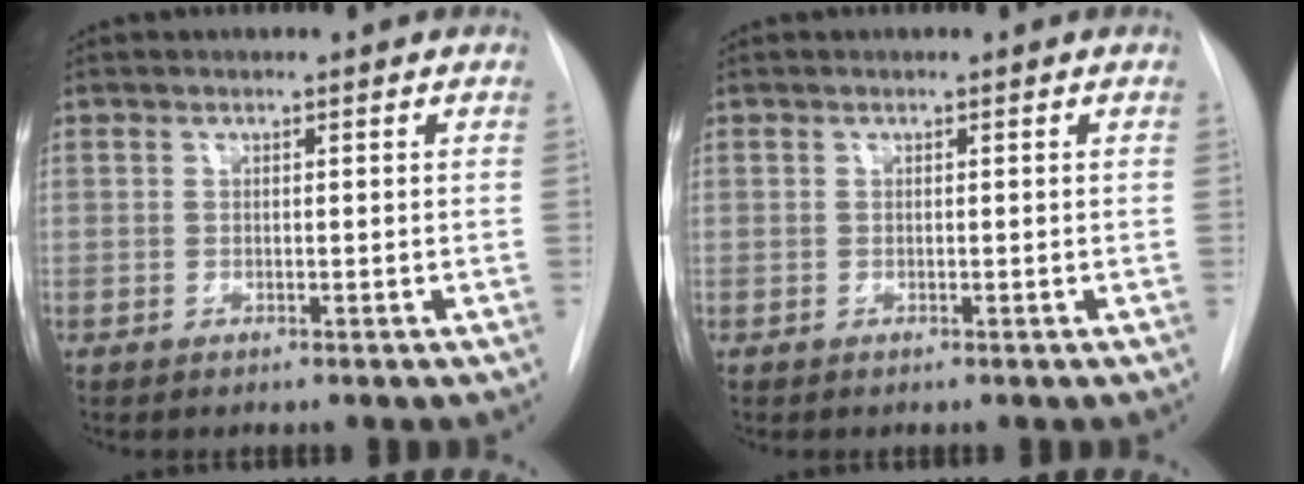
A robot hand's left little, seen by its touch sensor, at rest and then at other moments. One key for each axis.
{"total": 0.0}